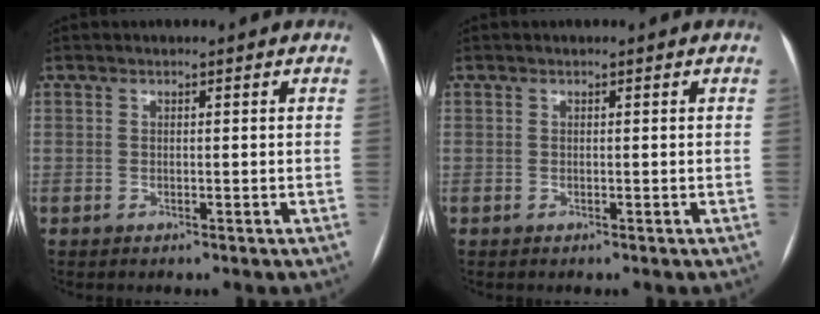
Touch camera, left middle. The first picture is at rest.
{"total": 0.0}